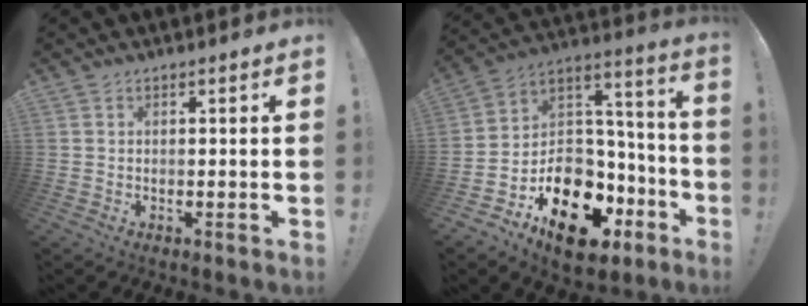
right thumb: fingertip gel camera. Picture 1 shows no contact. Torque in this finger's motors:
{"motor_torque": [3.16, 1.84, 0.84, -0.09, 0.18]}